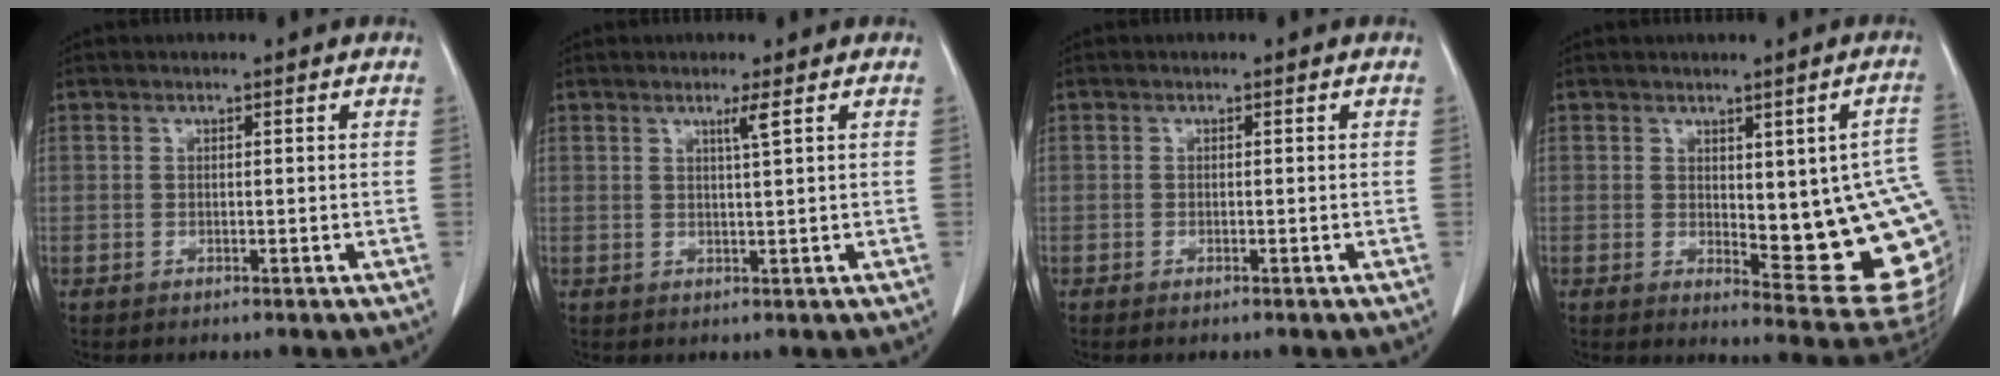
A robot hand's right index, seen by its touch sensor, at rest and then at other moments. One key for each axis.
{"total": 1.7, "fx": 0.9, "fy": -0.6, "fz": 1.3, "tx": -0.030, "ty": -0.006, "tz": 0.019}
{"total": 0.6, "fx": -0.5, "fy": 0.1, "fz": 0.4, "tx": -0.011, "ty": -0.002, "tz": -0.006}
{"total": 16.7, "fx": 0.2, "fy": 4.2, "fz": 16.2, "tx": -0.145, "ty": -0.004, "tz": 0.018}